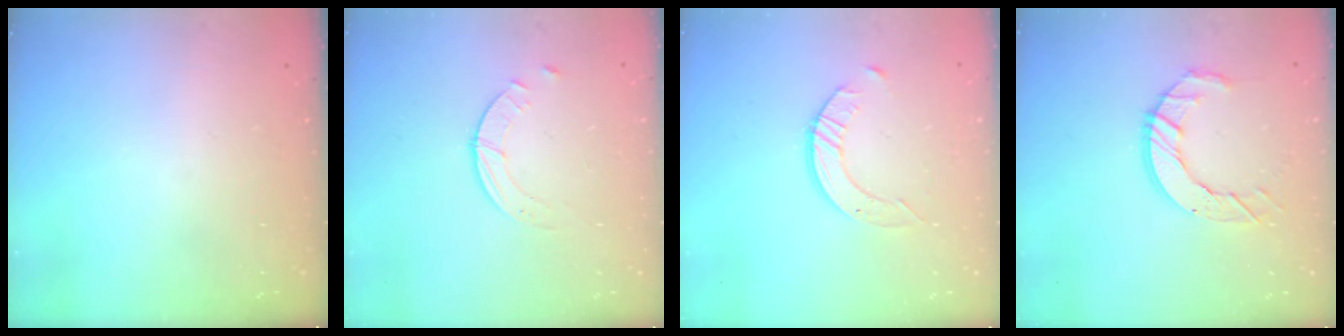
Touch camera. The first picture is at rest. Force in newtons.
{"total": 2.5, "press": 2.5, "slide": 0.3}
{"total": 3.5, "press": 3.5, "slide": 0.3}
{"total": 9.1, "press": 9.1, "slide": 0.9}